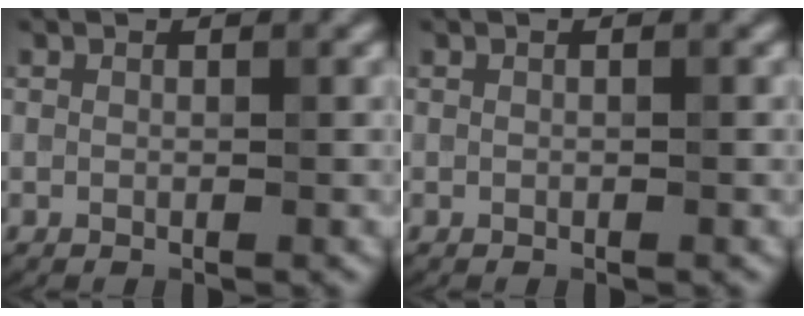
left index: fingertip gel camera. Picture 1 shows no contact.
{"total": 0.0}